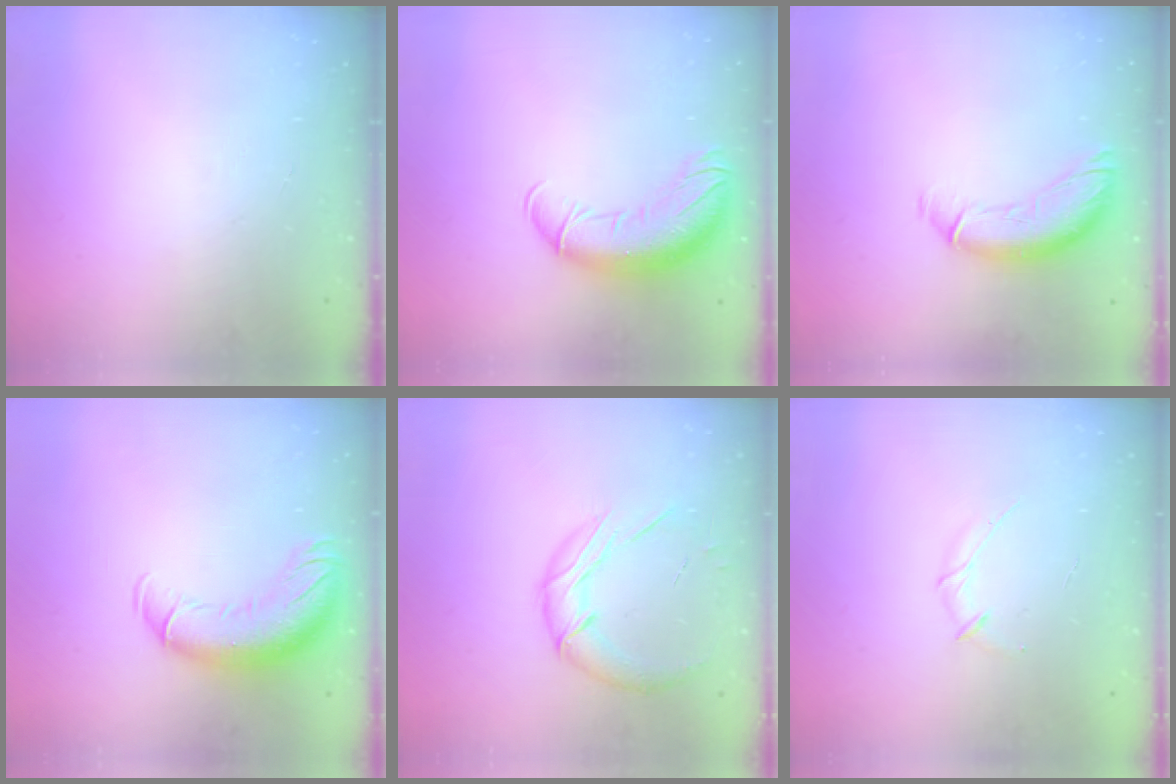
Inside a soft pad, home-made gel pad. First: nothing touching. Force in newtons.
{"total": 14.8, "press": 14.3, "slide": 3.6}
{"total": 12.6, "press": 12.4, "slide": 1.8}
{"total": 14.0, "press": 13.6, "slide": 3.3}
{"total": 13.0, "press": 12.9, "slide": 1.2}
{"total": 3.0, "press": 2.9, "slide": 0.8}